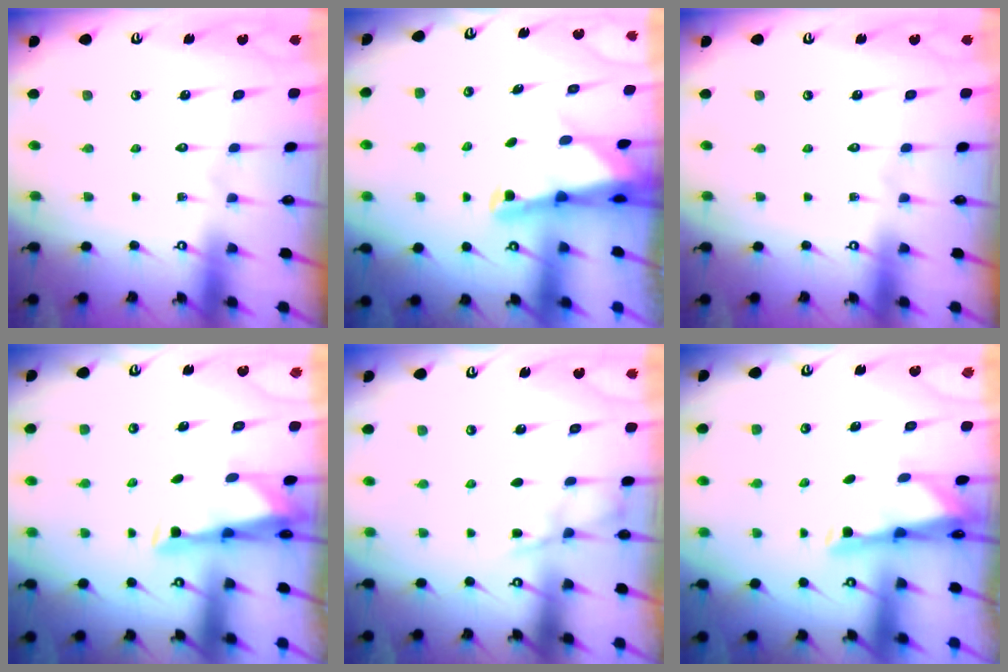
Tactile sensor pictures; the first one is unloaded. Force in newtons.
{"total": 2.8, "press": 2.8, "slide": 0.4}
{"total": 0.0}
{"total": 3.4, "press": 3.3, "slide": 1.0}
{"total": 3.5, "press": 3.5, "slide": 0.6}
{"total": 2.8, "press": 2.8, "slide": 0.4}